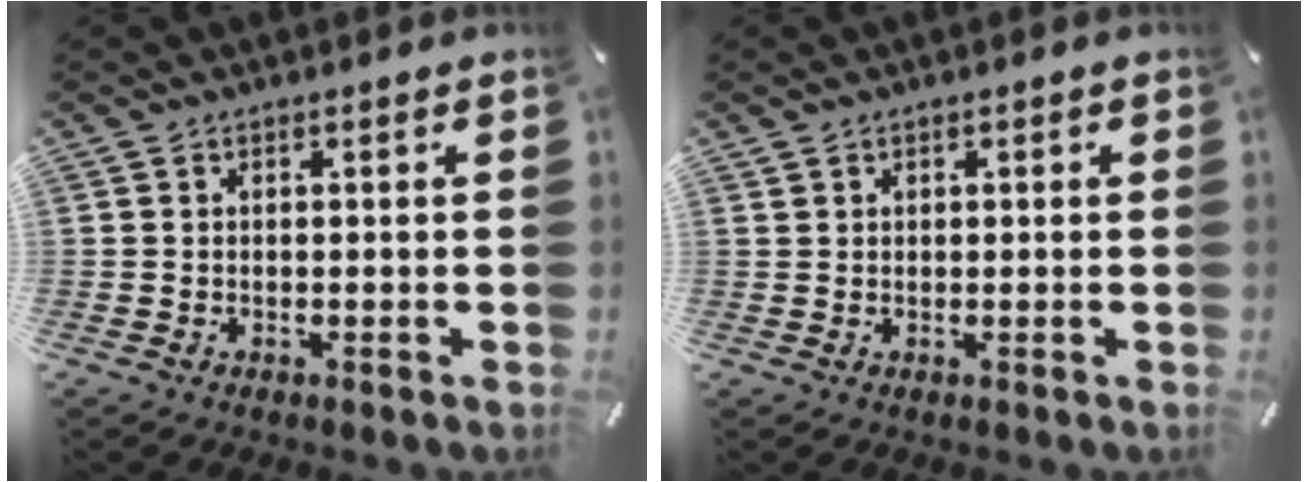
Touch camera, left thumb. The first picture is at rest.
{"total": 0.8, "force": [0.3, 0.7, 0.1], "torque": [-0.002, 0.003, 0.006]}